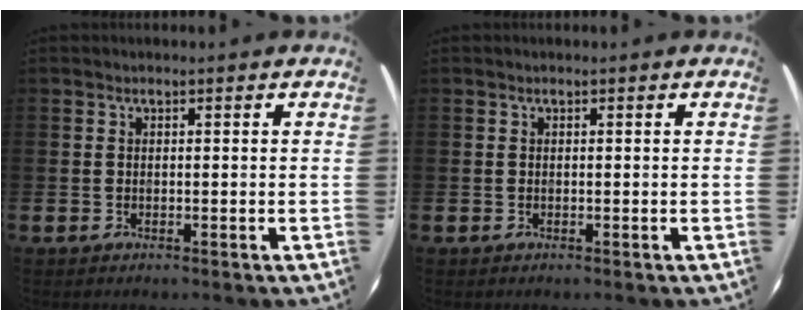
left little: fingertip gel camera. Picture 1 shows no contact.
{"total": 0.0}